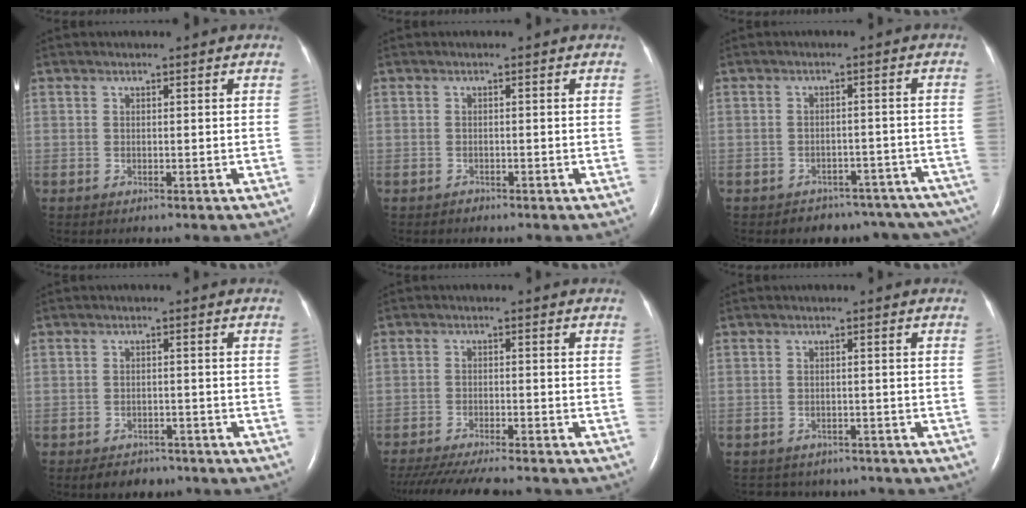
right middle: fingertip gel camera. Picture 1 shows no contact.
{"total": 0.6, "force": [-0.5, 0.3, -0.1], "torque": [-0.003, 0.000, -0.009]}
{"total": 13.6, "force": [-11.6, 6.5, 2.8], "torque": [-0.025, 0.032, -0.121]}
{"total": 4.2, "force": [-3.4, 2.2, 1.0], "torque": [-0.019, 0.002, -0.047]}
{"total": 13.1, "force": [-11.6, 1.3, 6.1], "torque": [-0.097, -0.029, -0.171]}
{"total": 6.1, "force": [-5.5, 2.8, 0.4], "torque": [-0.007, 0.007, -0.062]}